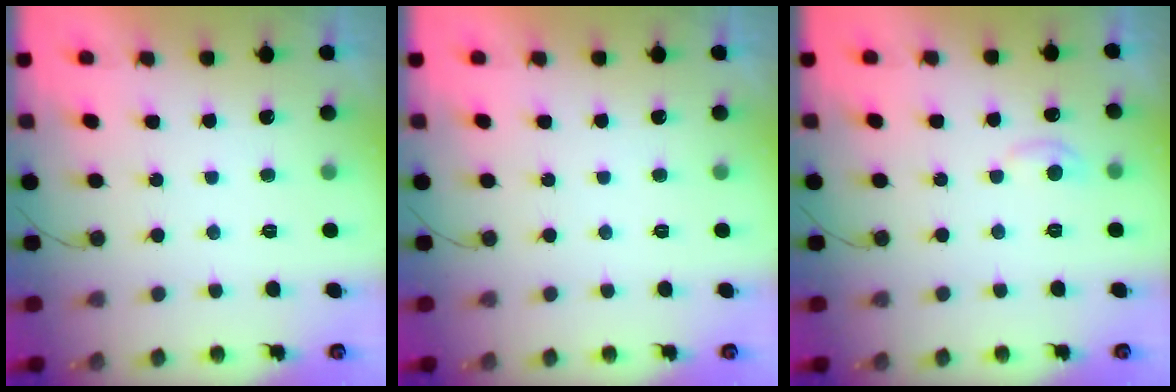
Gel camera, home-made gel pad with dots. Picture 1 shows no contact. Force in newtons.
{"total": 0.0}
{"total": 5.9, "press": 5.9, "slide": 0.8}